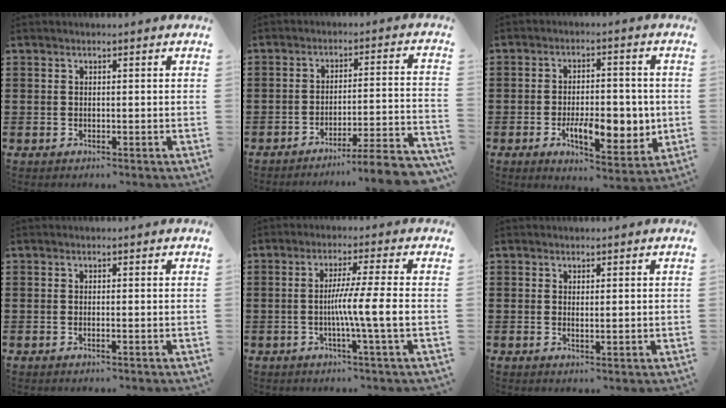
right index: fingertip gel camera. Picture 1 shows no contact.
{"total": 5.8, "force": [-5.0, -0.5, 2.8], "torque": [-0.041, -0.014, -0.099]}
{"total": 9.1, "force": [-2.0, 4.5, 7.7], "torque": [-0.116, -0.005, -0.033]}
{"total": 0.0}
{"total": 8.2, "force": [-1.3, -1.1, 8.1], "torque": [-0.140, -0.013, -0.027]}
{"total": 0.6, "force": [0.4, 0.1, 0.4], "torque": [-0.009, 0.001, 0.007]}